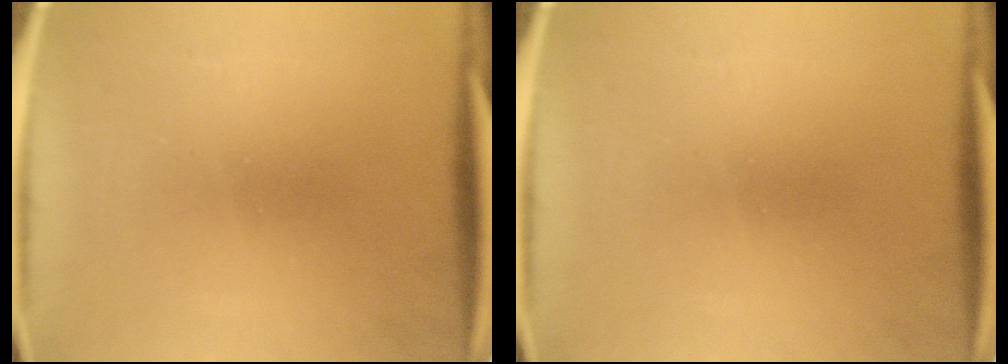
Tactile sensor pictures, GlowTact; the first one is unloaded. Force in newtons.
{"total": 0.0}